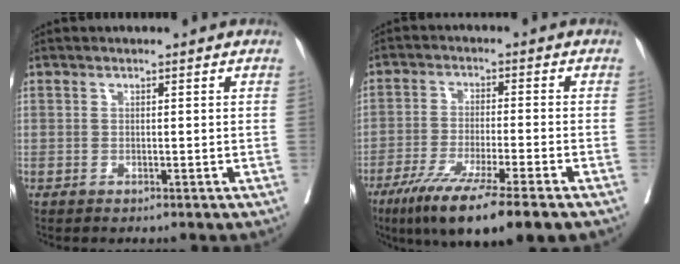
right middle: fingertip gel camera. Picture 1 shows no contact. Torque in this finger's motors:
{"motor_torque": [1.29, -0.85, 0.65, 0.19]}